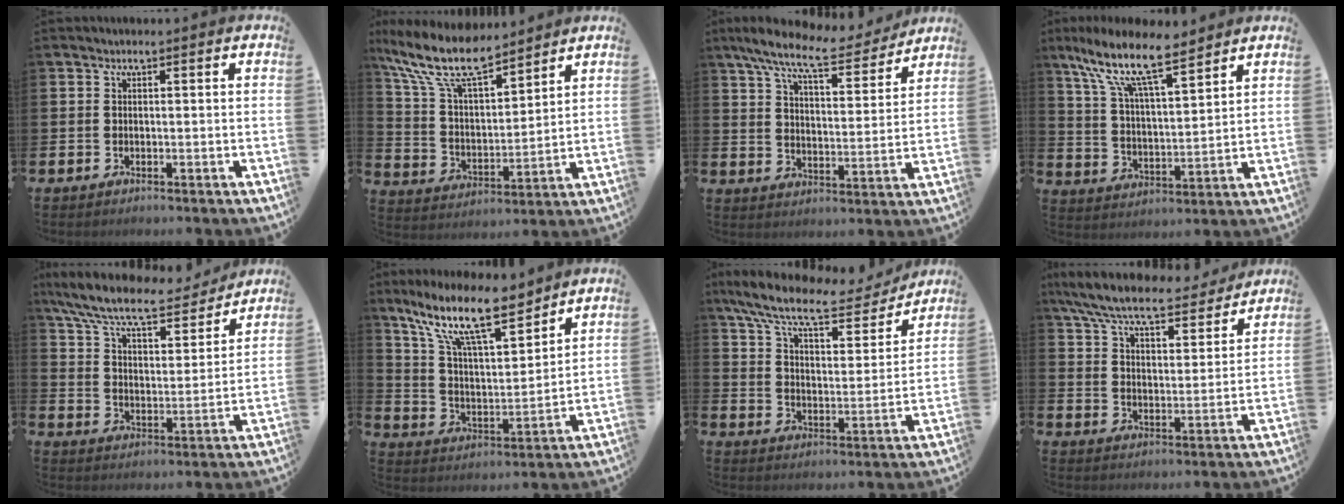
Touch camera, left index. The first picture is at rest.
{"total": 11.5, "force": [9.7, 2.8, 5.5], "torque": [-0.144, -0.048, 0.172]}
{"total": 9.7, "force": [8.7, 1.6, 4.0], "torque": [-0.097, -0.050, 0.150]}
{"total": 11.1, "force": [8.9, 2.6, 6.2], "torque": [-0.146, -0.040, 0.152]}
{"total": 9.3, "force": [8.5, 1.6, 3.5], "torque": [-0.109, -0.054, 0.144]}
{"total": 13.4, "force": [10.1, 3.6, 8.0], "torque": [-0.174, -0.046, 0.176]}
{"total": 10.4, "force": [9.1, 2.2, 4.6], "torque": [-0.122, -0.054, 0.152]}
{"total": 8.3, "force": [7.5, 1.2, 3.4], "torque": [-0.099, -0.047, 0.129]}